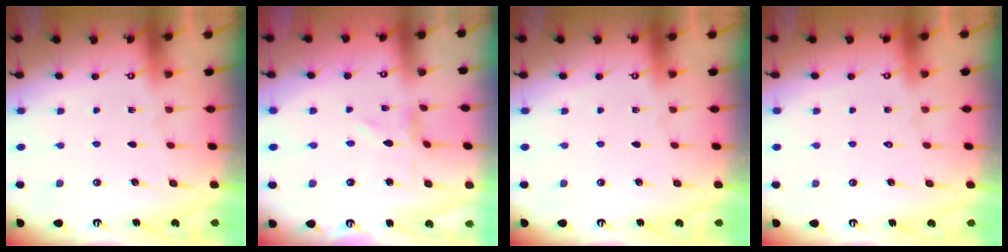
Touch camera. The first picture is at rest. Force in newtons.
{"total": 0.0}
{"total": 0.0}
{"total": 1.7, "press": 1.7, "slide": 0.1}